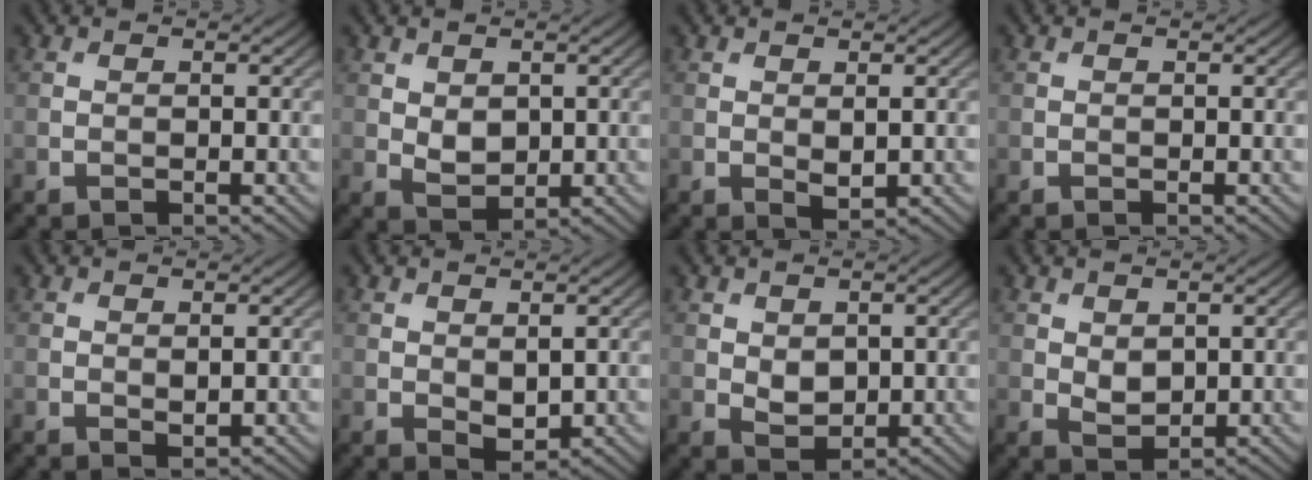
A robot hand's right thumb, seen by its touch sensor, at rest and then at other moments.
{"total": 2.8, "force": [0.7, 2.0, 1.8], "torque": [-0.043, -0.006, 0.019]}
{"total": 1.4, "force": [0.3, 0.6, 1.2], "torque": [-0.022, -0.007, 0.010]}
{"total": 0.0}
{"total": 0.8, "force": [0.3, 0.4, 0.7], "torque": [-0.011, -0.006, 0.006]}
{"total": 2.0, "force": [0.5, 1.2, 1.6], "torque": [-0.029, -0.009, 0.015]}
{"total": 2.6, "force": [0.7, 1.9, 1.7], "torque": [-0.039, -0.006, 0.018]}
{"total": 2.4, "force": [0.8, 1.6, 1.6], "torque": [-0.035, -0.006, 0.021]}